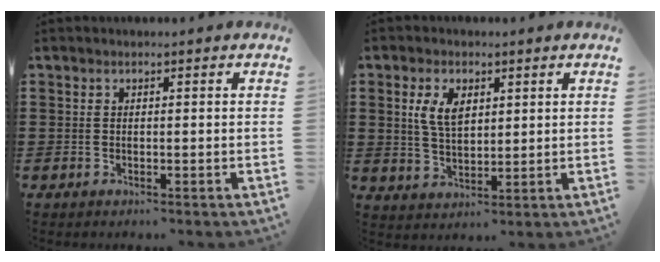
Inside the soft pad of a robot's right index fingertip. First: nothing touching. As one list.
[{"total": 5.2, "force": [1.8, 3.0, 3.9], "torque": [-0.086, 0.011, 0.030]}]